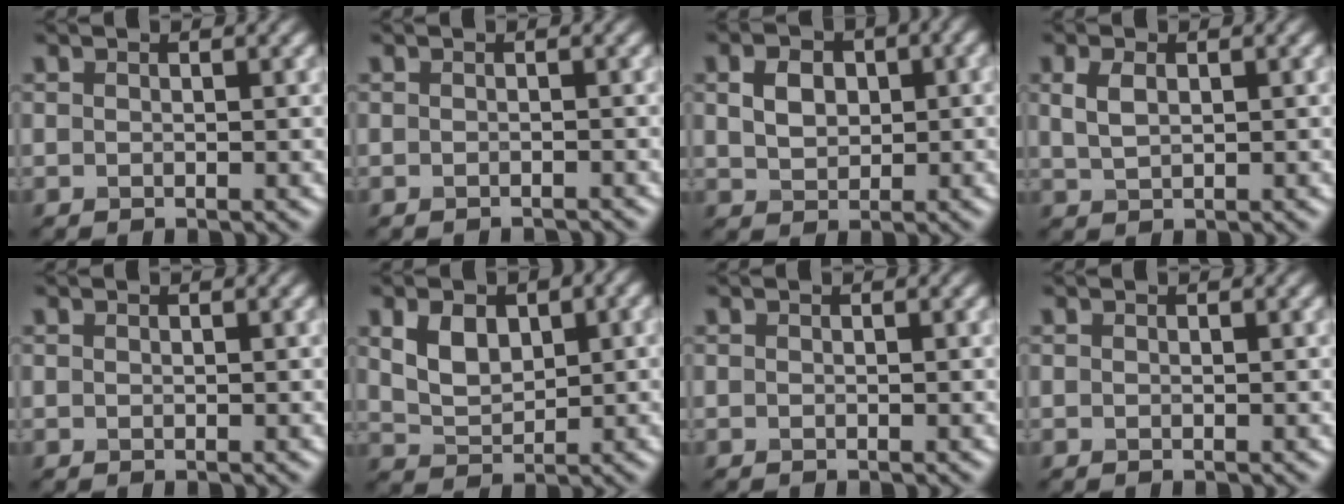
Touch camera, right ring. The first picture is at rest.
{"total": 1.2, "force": [-1.2, 0.1, 0.2], "torque": [0.004, -0.001, -0.018]}
{"total": 3.5, "force": [0.7, 2.5, 2.3], "torque": [-0.042, 0.002, 0.012]}
{"total": 2.0, "force": [0.6, 1.1, 1.5], "torque": [-0.035, -0.001, 0.016]}
{"total": 0.0}
{"total": 4.3, "force": [1.4, 2.7, 3.1], "torque": [-0.059, 0.000, 0.030]}
{"total": 0.0}
{"total": 0.0}